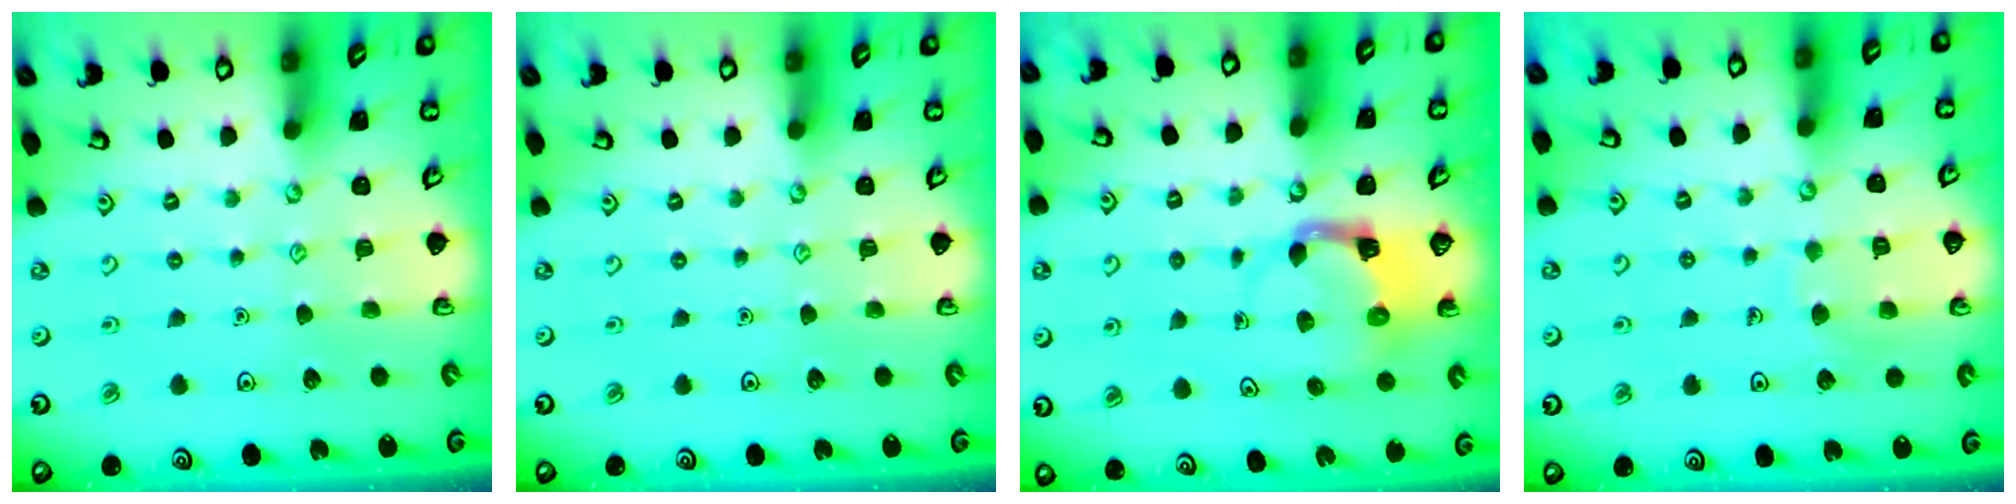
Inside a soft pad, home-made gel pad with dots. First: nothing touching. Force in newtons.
{"total": 0.0}
{"total": 3.6, "press": 3.6, "slide": 0.4}
{"total": 5.4, "press": 5.3, "slide": 0.5}